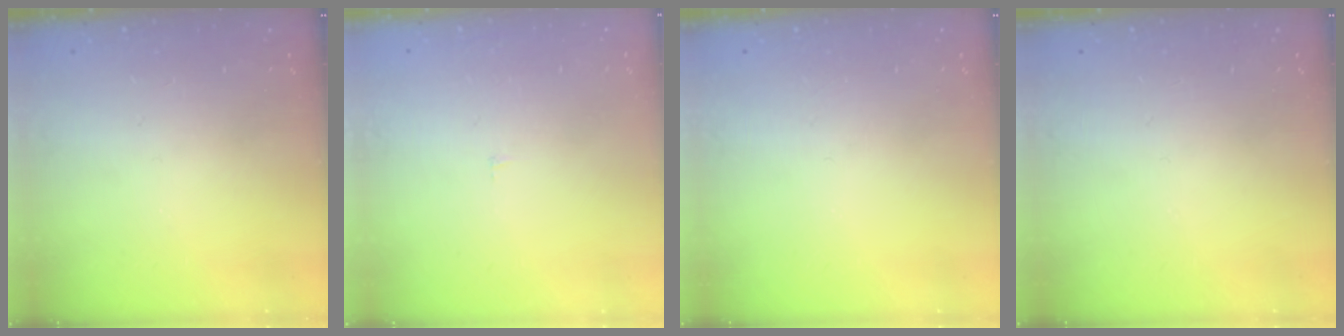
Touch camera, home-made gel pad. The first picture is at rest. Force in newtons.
{"total": 1.6, "press": 1.6, "slide": 0.1}
{"total": 0.0}
{"total": 0.0}